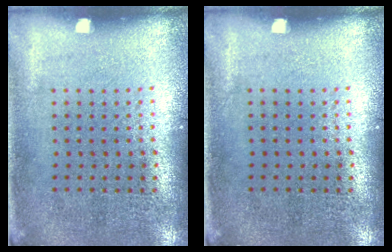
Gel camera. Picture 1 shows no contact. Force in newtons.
{"total": 0.0}